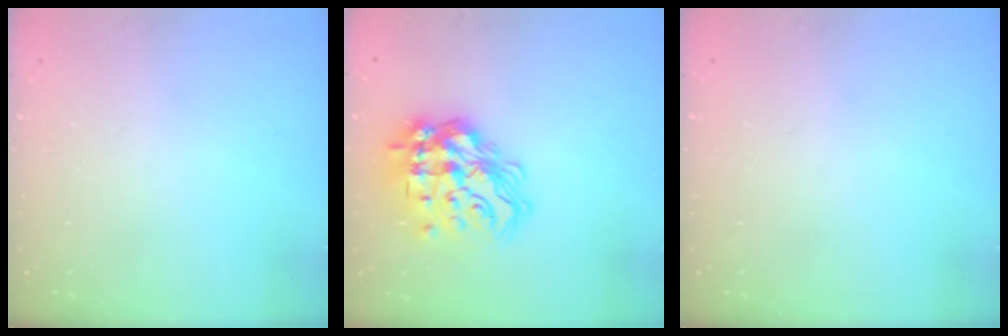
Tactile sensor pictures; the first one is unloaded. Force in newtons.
{"total": 22.8, "press": 22.7, "slide": 2.4}
{"total": 0.0}